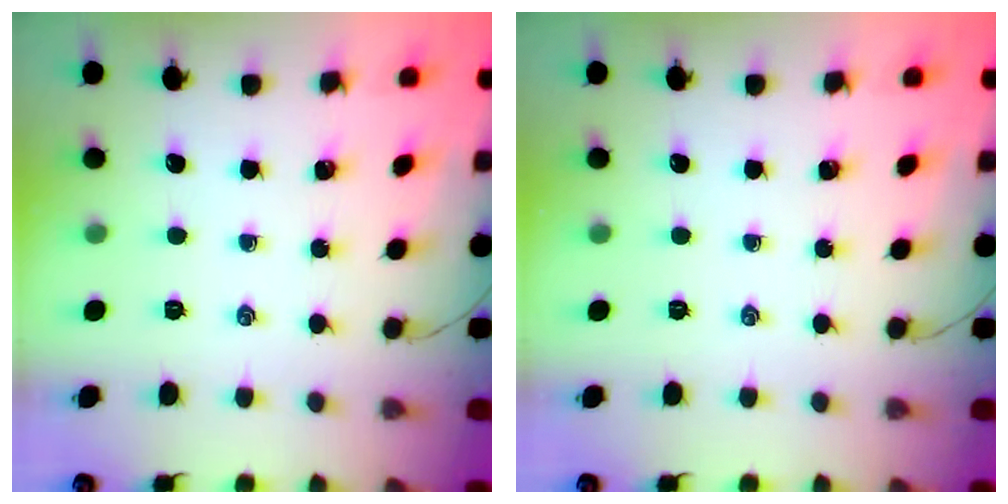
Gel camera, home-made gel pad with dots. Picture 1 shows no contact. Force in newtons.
{"total": 0.0}